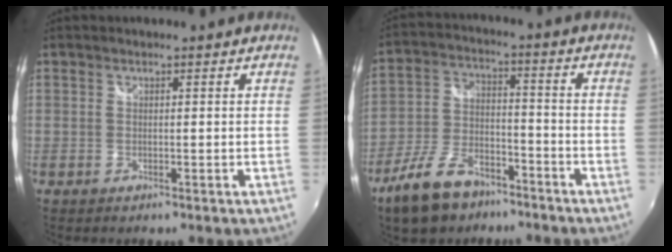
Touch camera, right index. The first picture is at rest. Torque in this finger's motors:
{"motor_torque": [1.21, -0.89, 0.43, 0.07]}